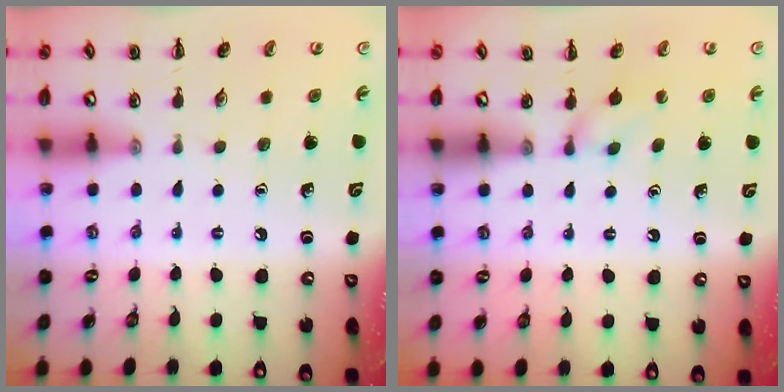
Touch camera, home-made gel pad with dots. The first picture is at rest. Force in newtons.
{"total": 3.3, "press": 3.0, "slide": 1.3}